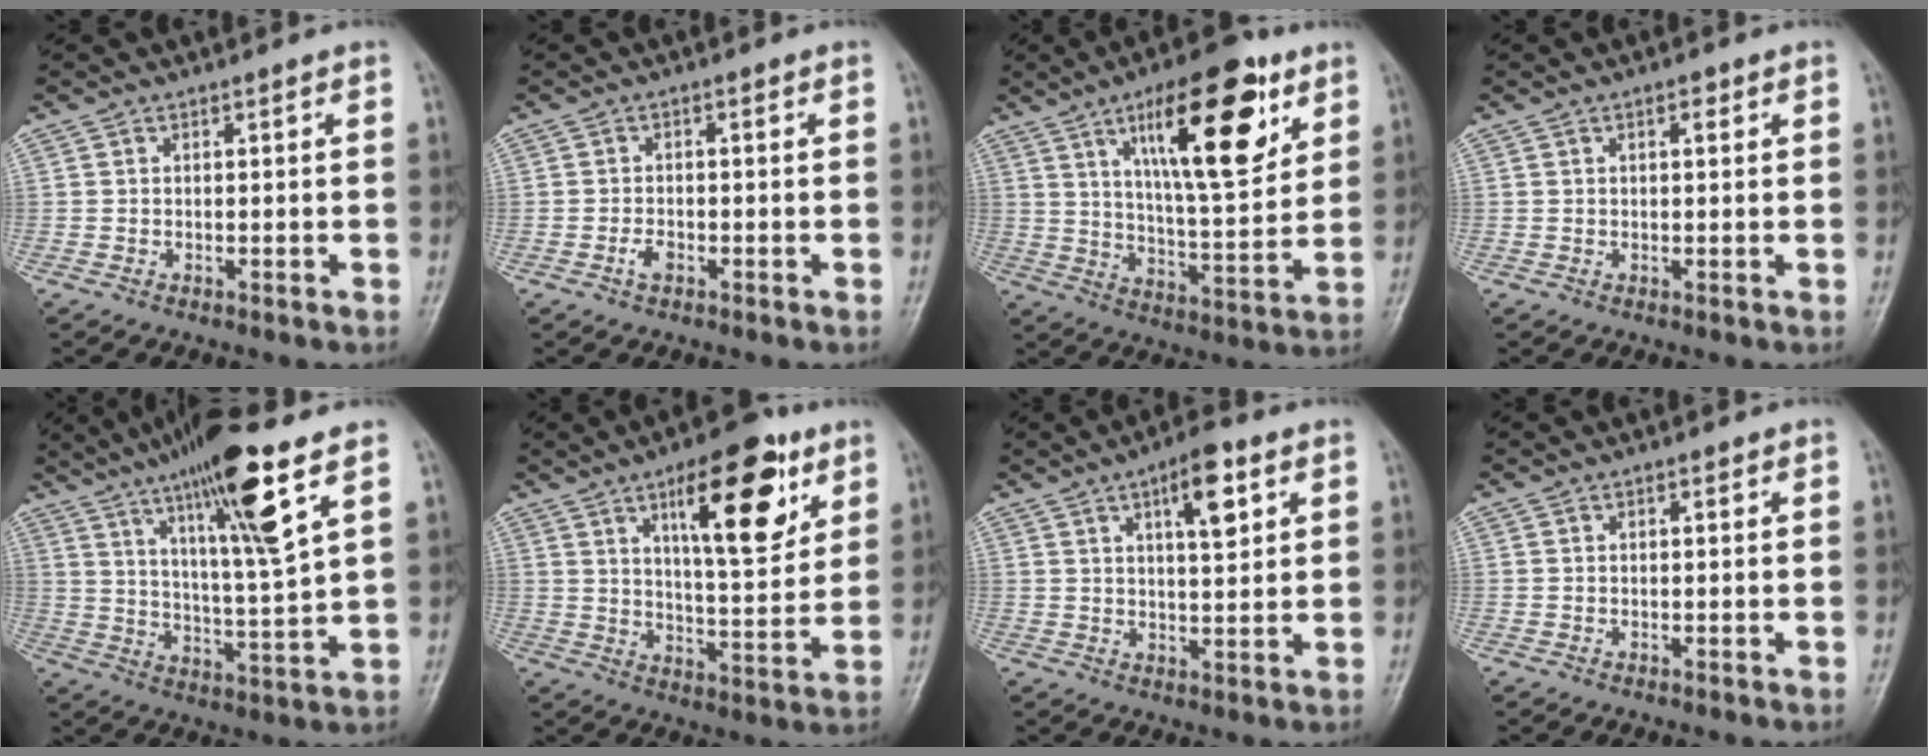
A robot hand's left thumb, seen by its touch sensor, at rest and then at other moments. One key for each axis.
{"total": 2.2, "fx": -1.1, "fy": 1.2, "fz": 1.5, "tx": -0.027, "ty": 0.008, "tz": -0.021}
{"total": 20.0, "fx": 9.6, "fy": 6.6, "fz": 16.3, "tx": -0.220, "ty": -0.042, "tz": 0.155}
{"total": 1.6, "fx": 0.7, "fy": 0.7, "fz": 1.2, "tx": -0.015, "ty": 0.001, "tz": 0.008}
{"total": 17.5, "fx": 9.5, "fy": 2.0, "fz": 14.5, "tx": -0.242, "ty": -0.042, "tz": 0.164}
{"total": 17.1, "fx": 8.3, "fy": 6.0, "fz": 13.6, "tx": -0.171, "ty": -0.037, "tz": 0.127}
{"total": 8.5, "fx": 3.8, "fy": 3.0, "fz": 7.0, "tx": -0.092, "ty": -0.013, "tz": 0.056}
{"total": 0.5, "fx": 0.2, "fy": 0.3, "fz": 0.4, "tx": -0.007, "ty": 0.000, "tz": 0.002}